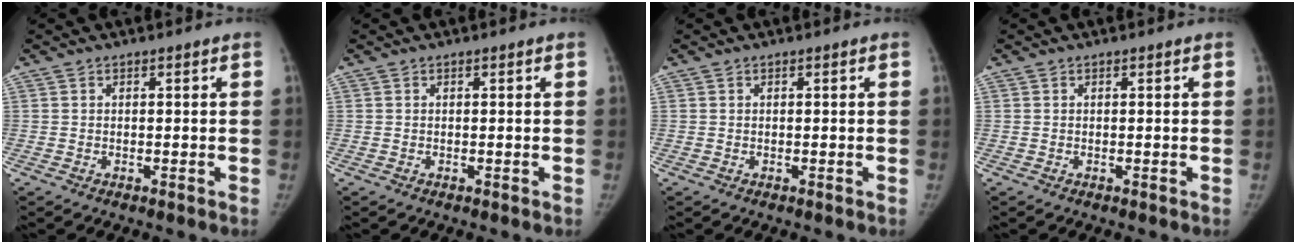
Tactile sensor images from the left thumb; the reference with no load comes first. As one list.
[{"total": 0.0}, {"total": 0.0}, {"total": 0.0}]